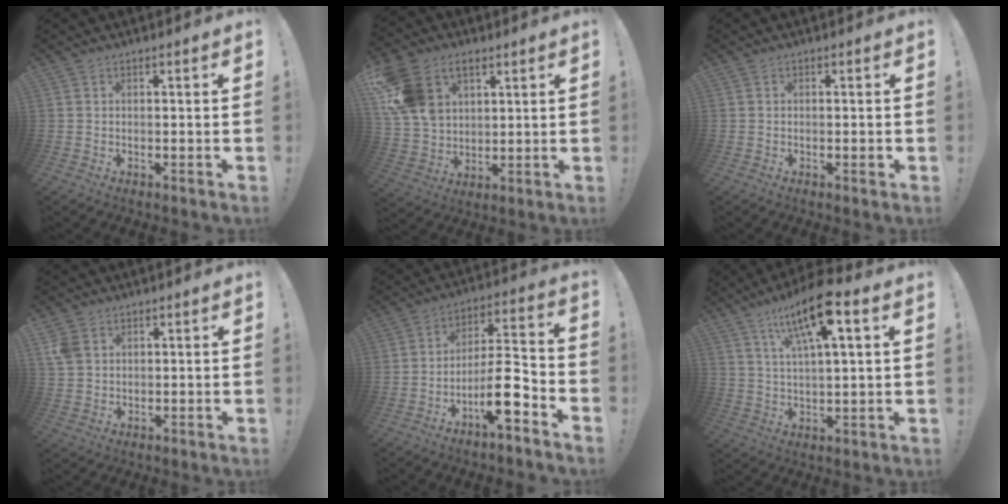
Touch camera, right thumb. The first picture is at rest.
{"total": 15.1, "force": [7.2, 10.6, 8.0], "torque": [-0.159, -0.027, 0.143]}
{"total": 0.9, "force": [-0.3, 0.1, 0.8], "torque": [-0.003, -0.002, -0.006]}
{"total": 4.9, "force": [2.4, 3.7, 2.3], "torque": [-0.049, -0.001, 0.047]}
{"total": 13.4, "force": [-6.6, 3.5, 11.1], "torque": [-0.178, 0.034, -0.108]}
{"total": 14.4, "force": [7.3, 3.6, 11.9], "torque": [-0.194, -0.028, 0.115]}